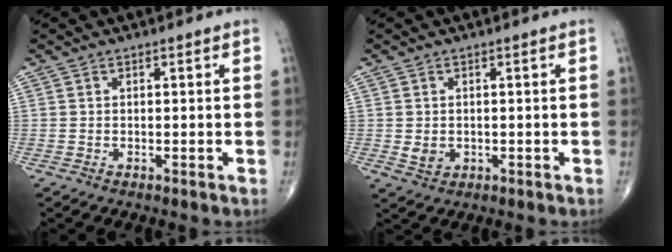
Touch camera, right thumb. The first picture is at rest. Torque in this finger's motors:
{"motor_torque": [-0.04, 0.39, -0.10, -0.05, 0.01]}